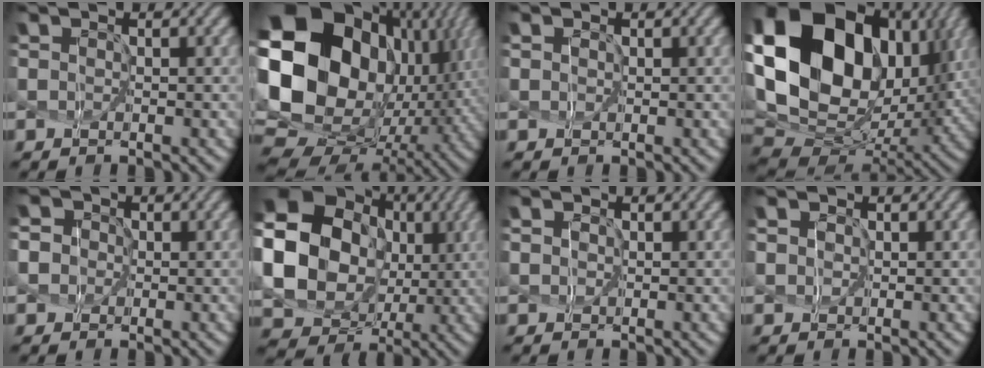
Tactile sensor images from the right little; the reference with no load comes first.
{"total": 22.3, "force": [3.8, 17.1, 13.9], "torque": [-0.324, -0.012, 0.090]}
{"total": 1.5, "force": [0.7, 1.2, 0.7], "torque": [-0.002, 0.017, -0.004]}
{"total": 20.4, "force": [6.0, 14.5, 13.1], "torque": [-0.304, 0.002, 0.148]}
{"total": 4.8, "force": [0.7, 4.5, 1.6], "torque": [-0.040, 0.039, -0.010]}
{"total": 20.7, "force": [2.4, 18.6, 8.8], "torque": [-0.236, 0.023, 0.016]}
{"total": 2.6, "force": [1.1, 1.9, 1.2], "torque": [-0.013, 0.024, 0.002]}
{"total": 2.9, "force": [1.3, 2.2, 1.4], "torque": [-0.017, 0.025, 0.005]}